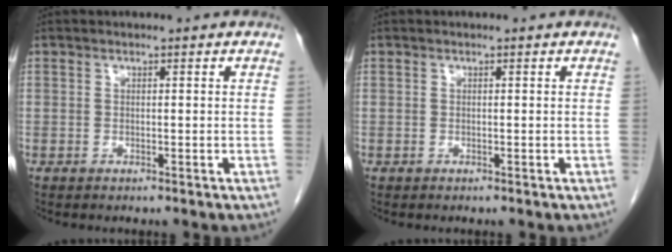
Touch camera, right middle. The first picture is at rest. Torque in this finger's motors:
{"motor_torque": [0.01, 0.04, -0.04, 0.00]}